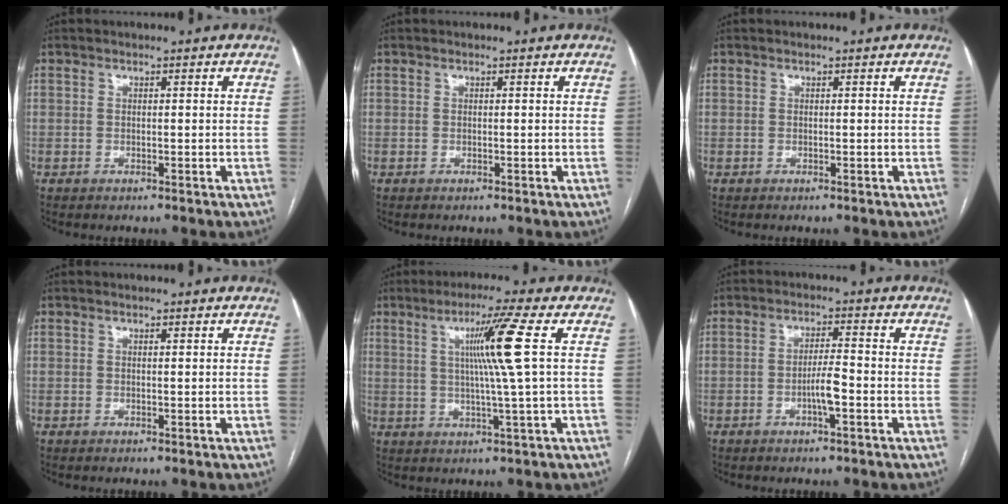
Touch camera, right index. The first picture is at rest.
{"total": 0.0}
{"total": 0.0}
{"total": 0.0}
{"total": 8.7, "force": [2.0, -2.3, 8.1], "torque": [-0.142, 0.001, 0.041]}
{"total": 3.8, "force": [-1.4, 0.4, 3.5], "torque": [-0.065, 0.000, -0.025]}